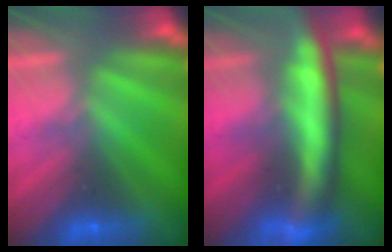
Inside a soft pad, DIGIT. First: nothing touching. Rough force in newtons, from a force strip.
{"total": 9.1}